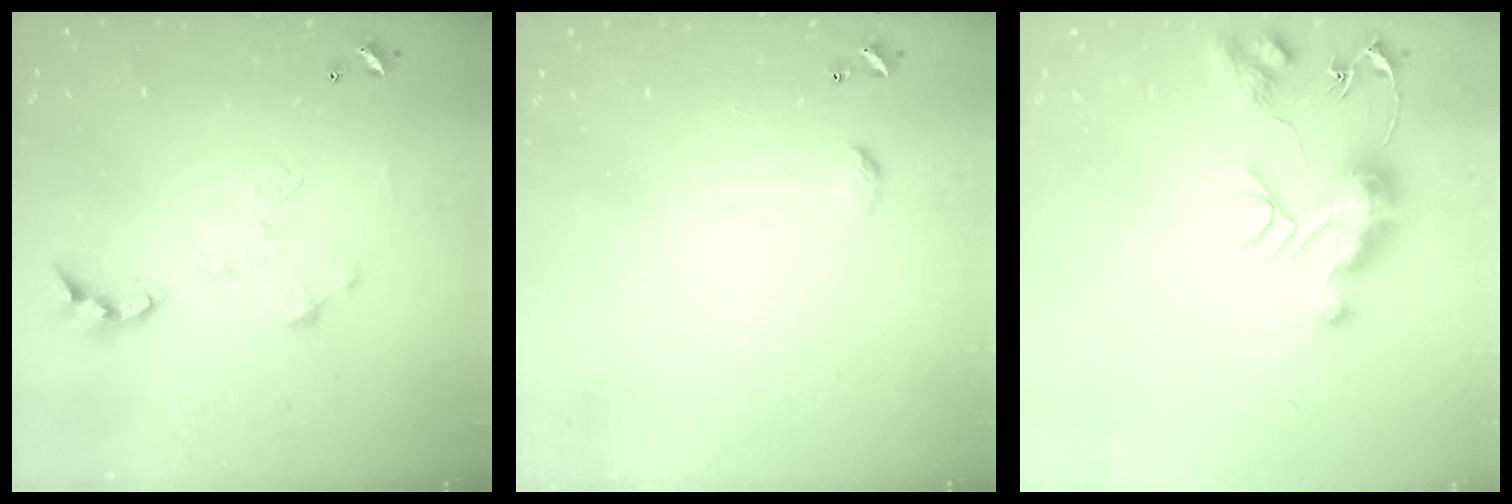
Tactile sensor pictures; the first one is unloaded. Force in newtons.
{"total": 3.4, "press": 3.4, "slide": 0.5}
{"total": 10.9, "press": 10.9, "slide": 0.9}